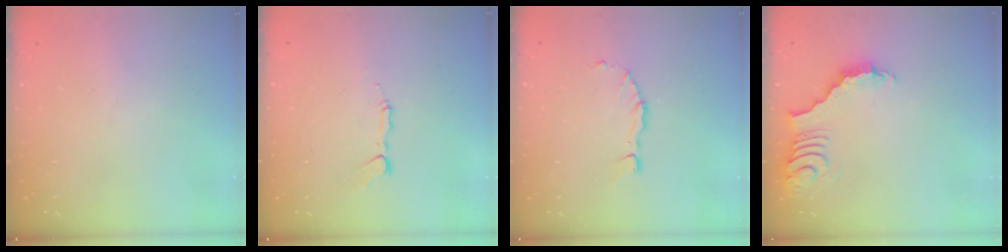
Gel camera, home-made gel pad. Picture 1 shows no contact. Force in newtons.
{"total": 3.5, "press": 3.5, "slide": 0.2}
{"total": 3.7, "press": 3.7, "slide": 0.1}
{"total": 3.8, "press": 3.7, "slide": 0.6}